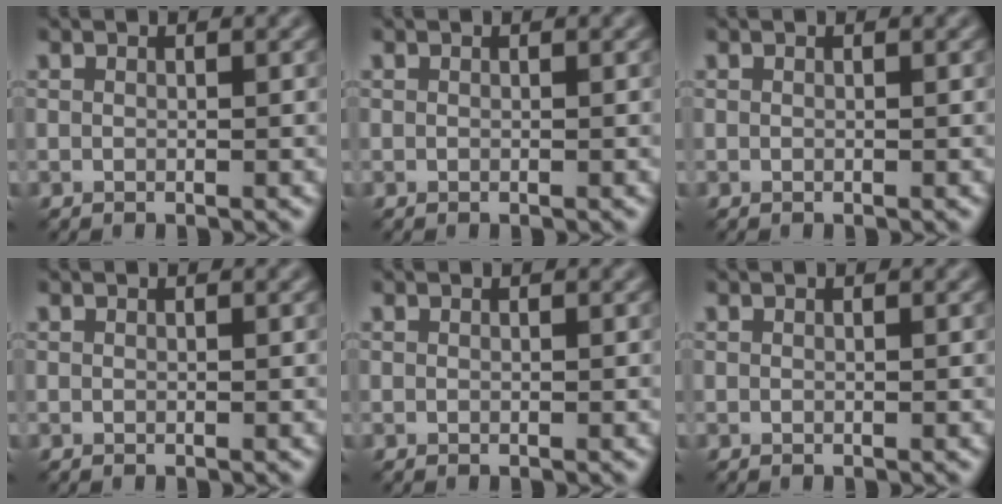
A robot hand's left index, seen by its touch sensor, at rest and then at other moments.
{"total": 0.0}
{"total": 0.0}
{"total": 0.0}
{"total": 0.0}
{"total": 0.0}